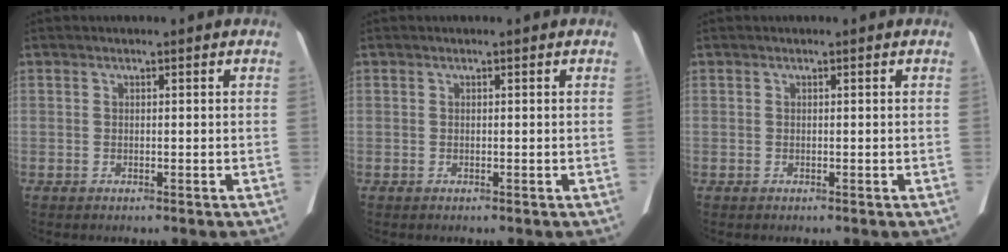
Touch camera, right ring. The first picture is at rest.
{"total": 0.0}
{"total": 0.0}